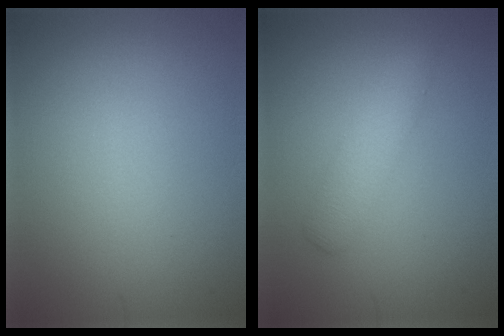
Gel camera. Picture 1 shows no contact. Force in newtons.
{"total": 2.4, "press": 2.4, "slide": 0.1}